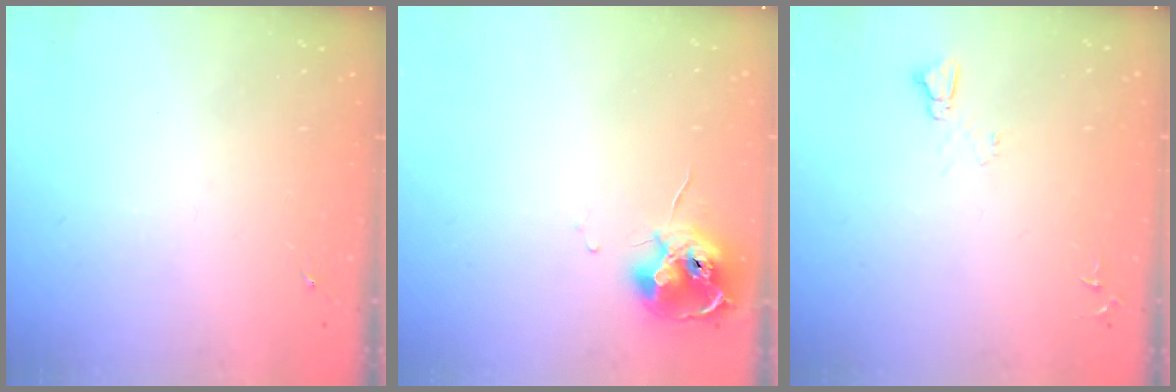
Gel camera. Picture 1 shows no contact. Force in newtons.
{"total": 11.9, "press": 11.8, "slide": 1.2}
{"total": 4.1, "press": 4.1, "slide": 0.4}